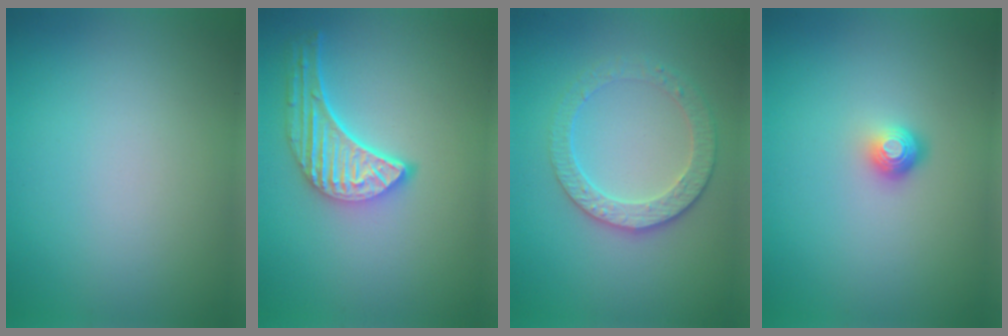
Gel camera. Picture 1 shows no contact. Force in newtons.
{"total": 5.0, "press": 4.0, "slide": 3.1}
{"total": 3.4, "press": 3.1, "slide": 1.3}
{"total": 1.8, "press": 1.2, "slide": 1.4}